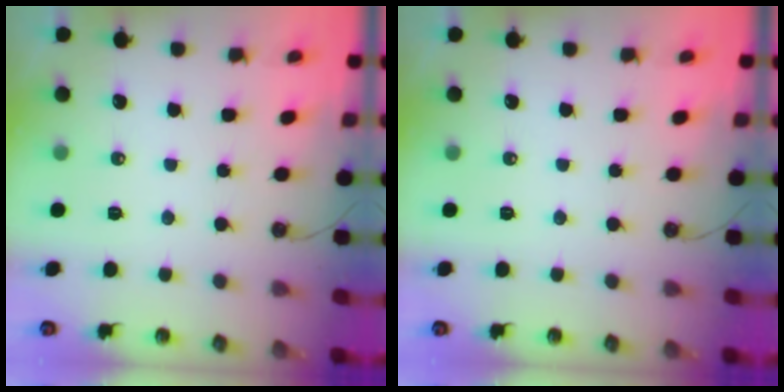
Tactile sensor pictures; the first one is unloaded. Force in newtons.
{"total": 0.0}